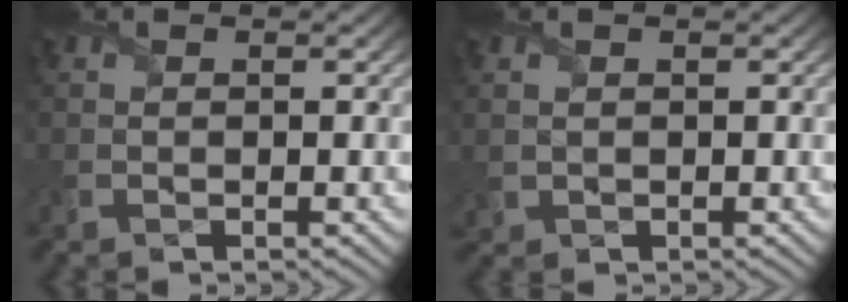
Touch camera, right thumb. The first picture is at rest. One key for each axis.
{"total": 0.8, "fx": 0.4, "fy": 0.7, "fz": 0.1, "tx": -0.011, "ty": -0.004, "tz": 0.011}